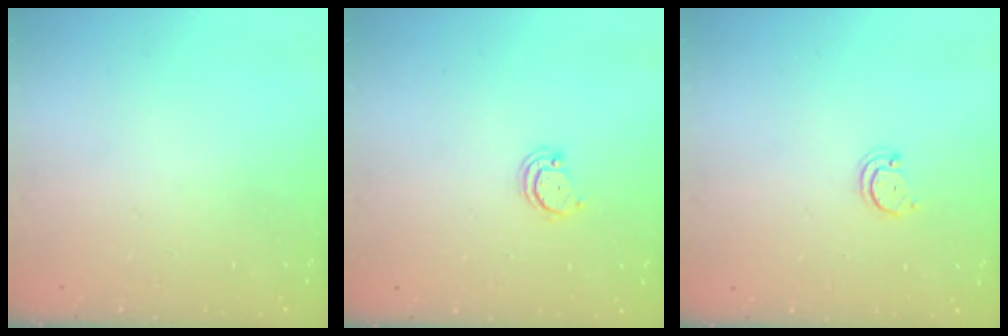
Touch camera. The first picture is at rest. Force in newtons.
{"total": 2.9, "press": 2.9, "slide": 0.2}
{"total": 2.2, "press": 2.2, "slide": 0.4}